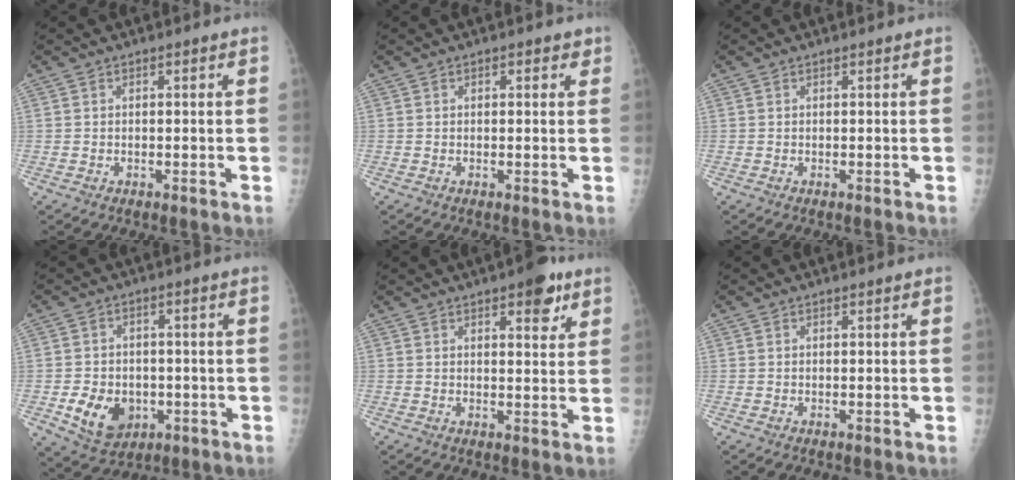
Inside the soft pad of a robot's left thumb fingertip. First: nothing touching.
{"total": 1.8, "force": [0.8, 1.2, 1.0], "torque": [0.003, 0.000, 0.006]}
{"total": 0.0}
{"total": 9.6, "force": [-2.7, 7.4, 5.5], "torque": [-0.067, 0.008, -0.032]}
{"total": 6.5, "force": [3.7, 2.6, 4.7], "torque": [-0.039, -0.014, 0.042]}
{"total": 0.0}